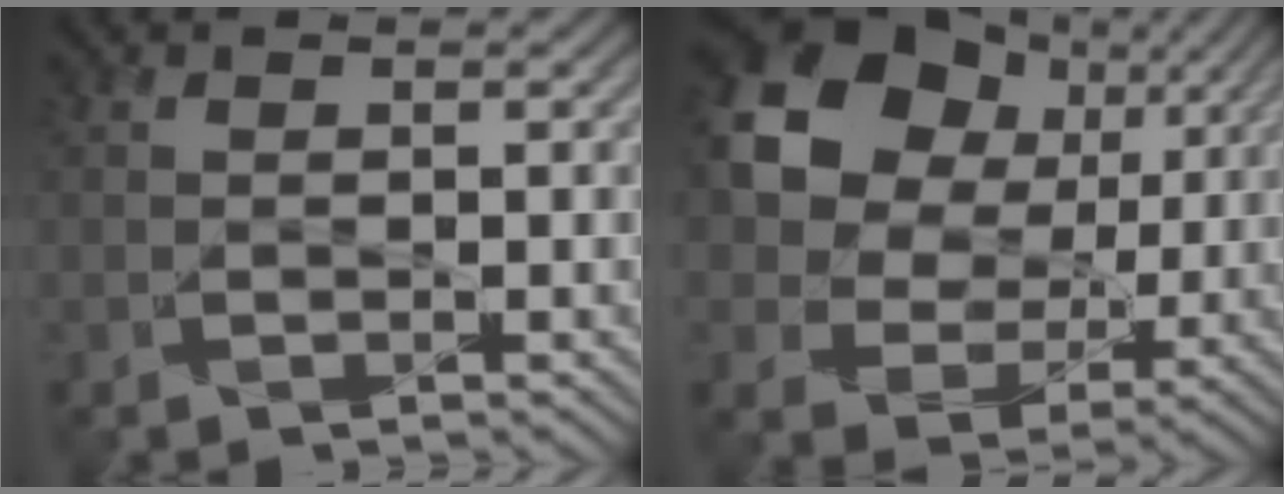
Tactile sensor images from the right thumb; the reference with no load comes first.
{"total": 14.8, "force": [4.5, 11.8, 7.8], "torque": [-0.192, 0.025, 0.081]}